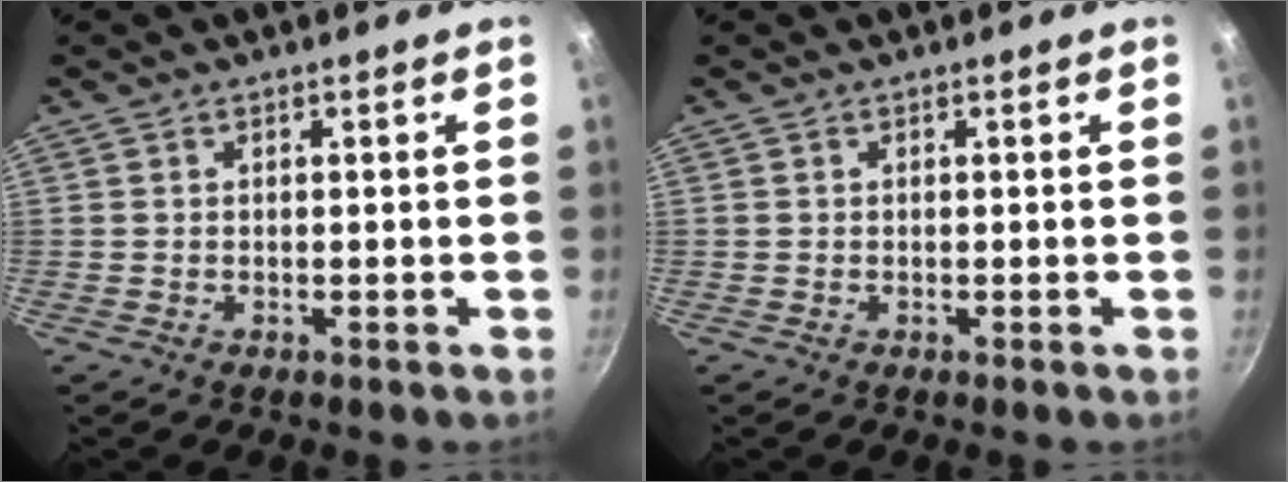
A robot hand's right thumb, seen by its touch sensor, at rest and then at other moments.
{"total": 0.0}